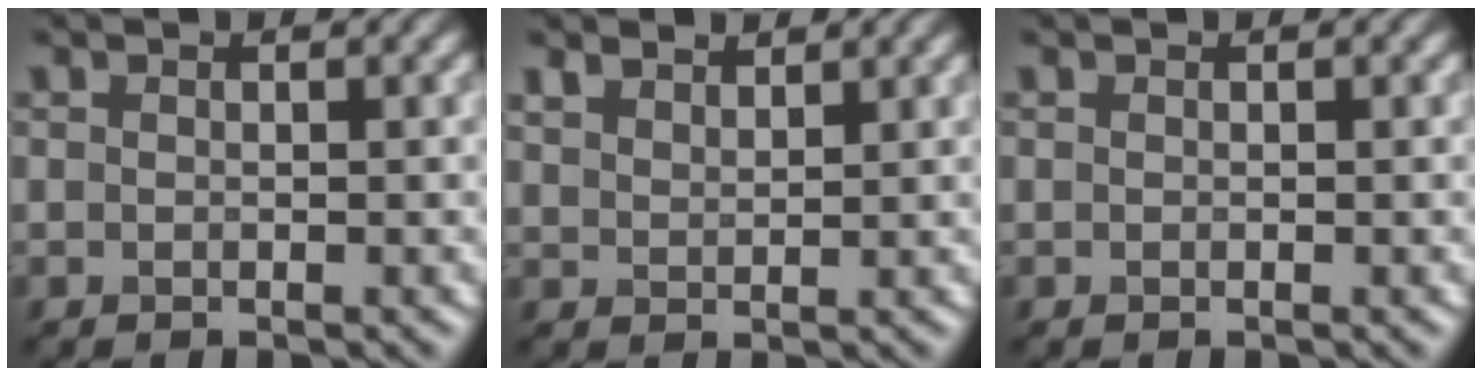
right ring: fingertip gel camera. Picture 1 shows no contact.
{"total": 2.4, "force": [2.2, 0.8, 0.6], "torque": [-0.018, 0.005, 0.043]}
{"total": 0.0}